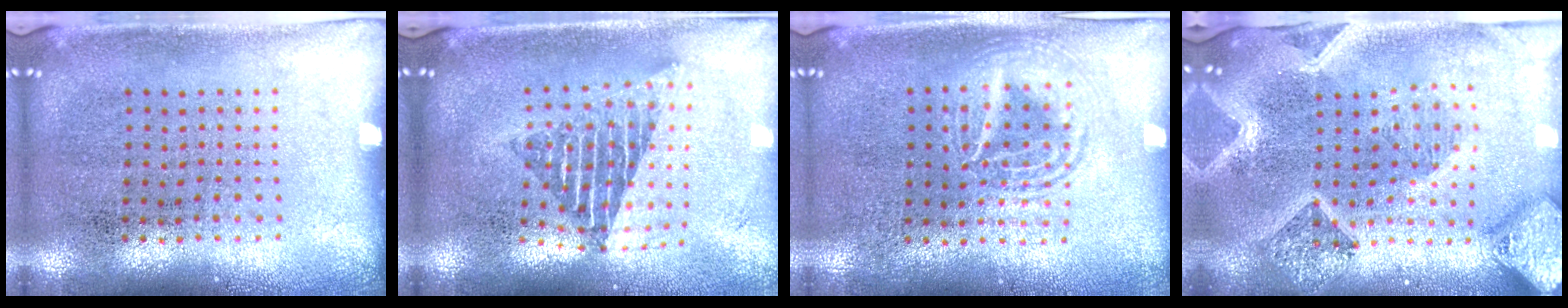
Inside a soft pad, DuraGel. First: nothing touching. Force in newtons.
{"total": 1.8, "press": 1.4, "slide": 1.1}
{"total": 1.6, "press": 1.6, "slide": 0.2}
{"total": 3.8, "press": 3.0, "slide": 2.3}